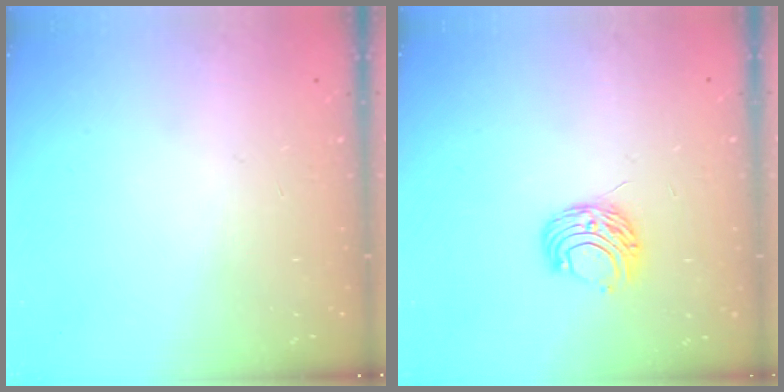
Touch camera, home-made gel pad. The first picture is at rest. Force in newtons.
{"total": 7.5, "press": 7.4, "slide": 0.6}